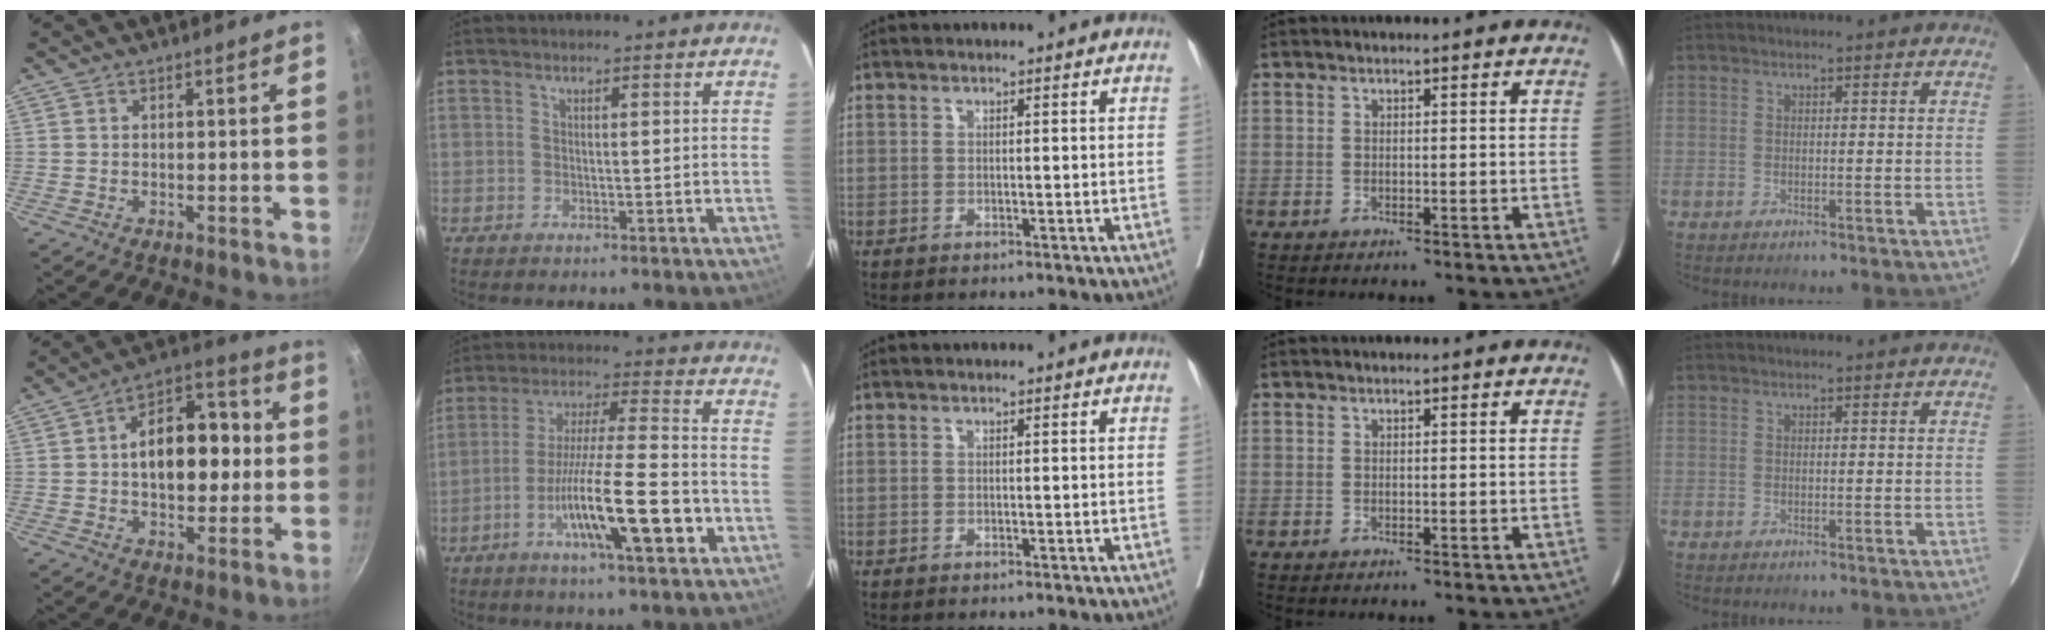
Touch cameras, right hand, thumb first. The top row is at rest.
{"thumb": {"total": 15.2, "force": [0.7, 9.1, 12.2], "torque": [-0.147, 0.030, 0.002]}, "index": {"total": 14.6, "force": [-5.0, 0.9, 13.7], "torque": [-0.241, -0.012, -0.085]}}